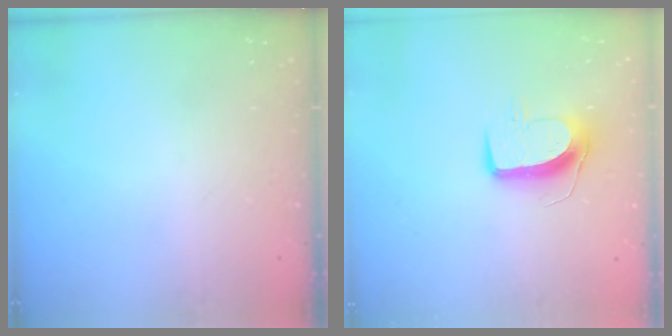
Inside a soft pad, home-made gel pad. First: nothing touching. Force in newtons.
{"total": 9.8, "press": 9.8, "slide": 0.4}